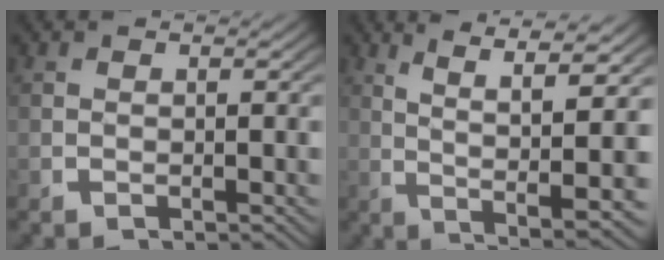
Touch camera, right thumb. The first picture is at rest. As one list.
[{"total": 10.7, "force": [2.7, 4.5, 9.4], "torque": [-0.136, 0.001, 0.042]}]